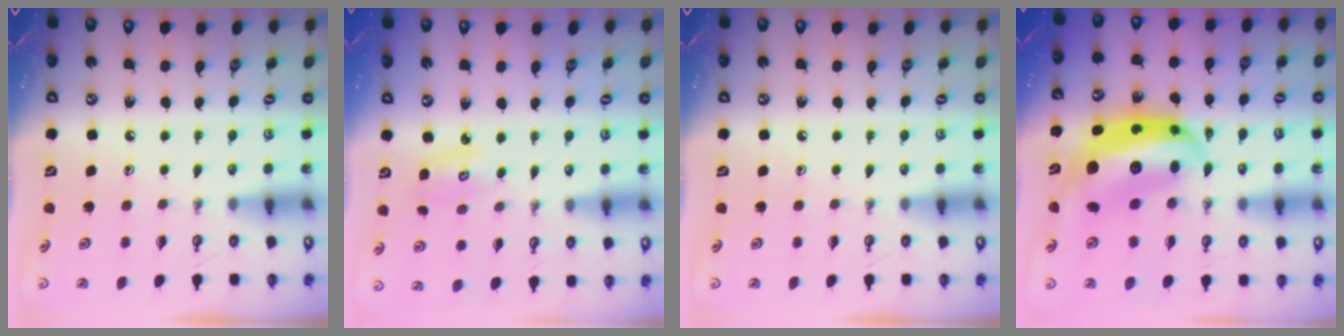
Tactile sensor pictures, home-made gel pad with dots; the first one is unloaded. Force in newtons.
{"total": 3.0, "press": 3.0, "slide": 0.3}
{"total": 0.0}
{"total": 13.4, "press": 13.3, "slide": 1.4}